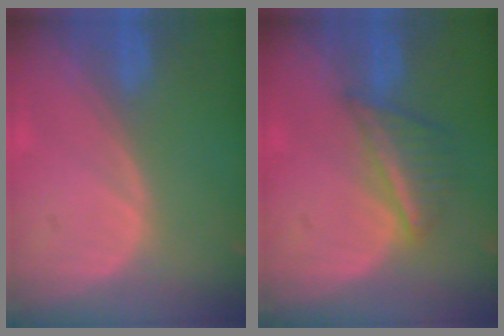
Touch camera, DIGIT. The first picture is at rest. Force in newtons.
{"total": 5.6, "press": 5.3, "slide": 1.7}